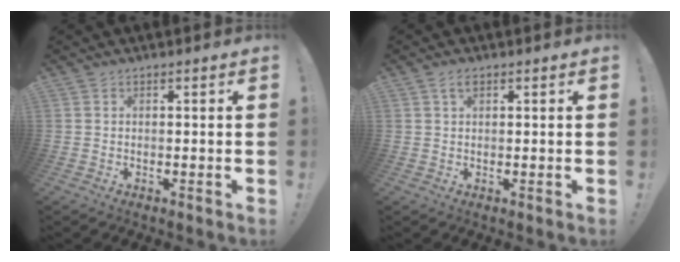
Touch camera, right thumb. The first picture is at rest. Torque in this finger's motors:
{"motor_torque": [0.11, 0.12, 0.28, 0.04, 0.00]}